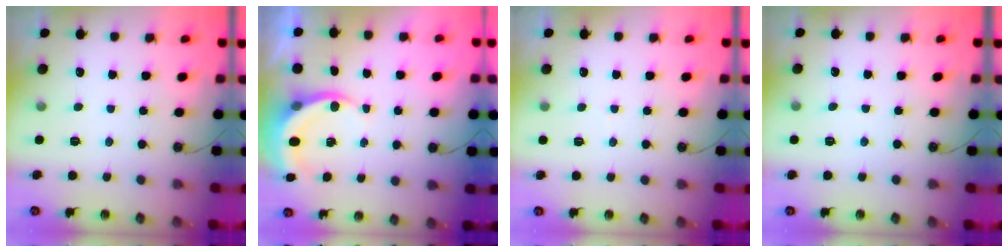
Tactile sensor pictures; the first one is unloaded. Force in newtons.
{"total": 4.5, "press": 4.5, "slide": 0.3}
{"total": 4.5, "press": 4.5, "slide": 0.4}
{"total": 3.9, "press": 3.8, "slide": 0.4}